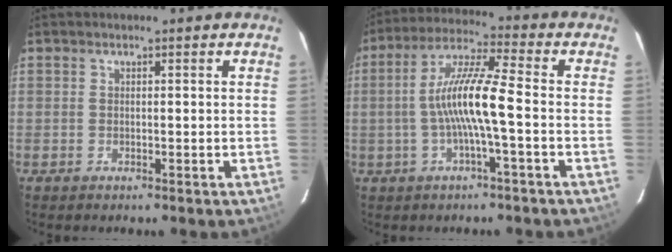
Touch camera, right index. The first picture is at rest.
{"total": 10.3, "force": [-1.8, 0.3, 10.1], "torque": [-0.202, 0.013, -0.036]}